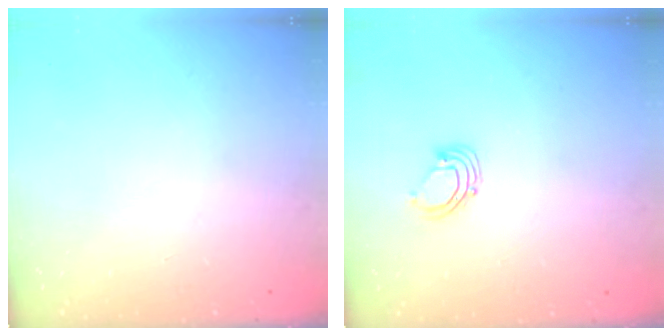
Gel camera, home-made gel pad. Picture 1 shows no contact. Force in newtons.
{"total": 2.9, "press": 2.9, "slide": 0.3}